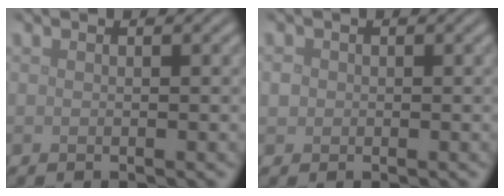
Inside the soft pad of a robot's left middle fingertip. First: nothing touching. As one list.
[{"total": 1.0, "force": [0.0, 0.9, 0.2], "torque": [0.001, -0.002, -0.003]}]